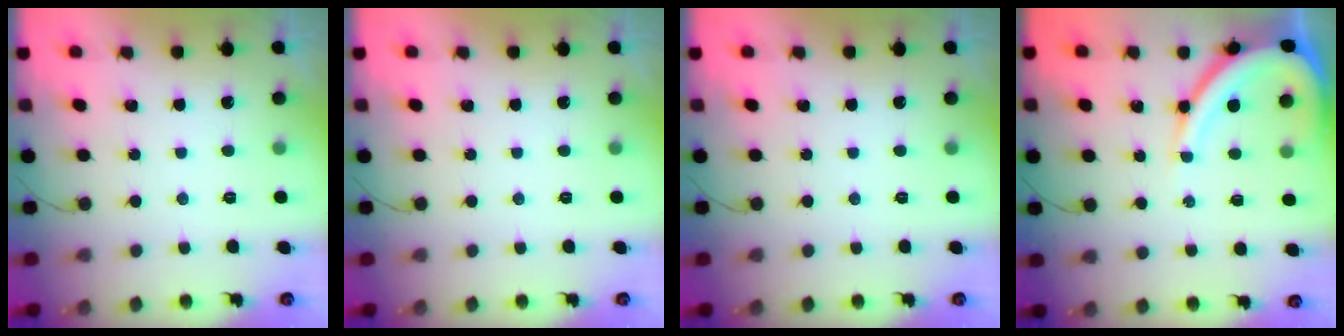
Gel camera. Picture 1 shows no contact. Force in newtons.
{"total": 0.0}
{"total": 0.0}
{"total": 13.0, "press": 13.0, "slide": 1.3}